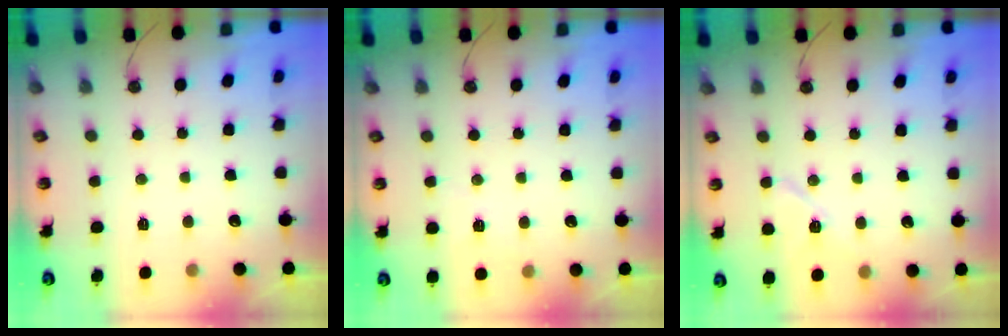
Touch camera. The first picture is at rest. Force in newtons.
{"total": 4.4, "press": 3.5, "slide": 2.7}
{"total": 8.1, "press": 8.0, "slide": 1.2}